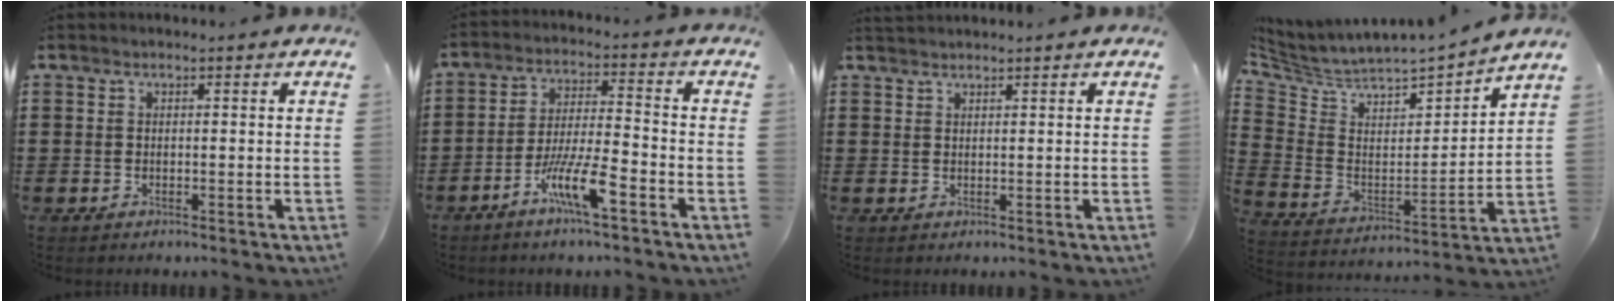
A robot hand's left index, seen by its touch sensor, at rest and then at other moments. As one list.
[{"total": 8.5, "force": [-5.1, 1.2, 6.7], "torque": [-0.139, -0.004, -0.098]}, {"total": 1.1, "force": [1.0, 0.0, 0.2], "torque": [-0.005, 0.000, 0.021]}, {"total": 3.0, "force": [2.7, 1.2, 0.1], "torque": [-0.030, -0.042, 0.038]}]